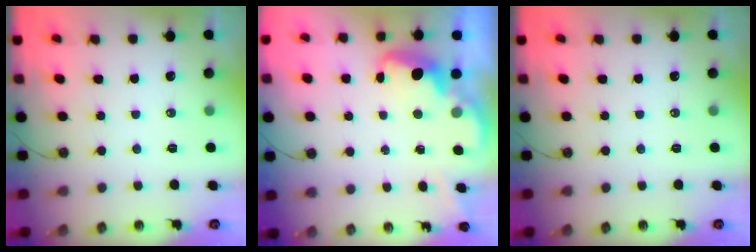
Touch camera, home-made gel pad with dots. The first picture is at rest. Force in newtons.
{"total": 2.8, "press": 2.7, "slide": 0.8}
{"total": 0.0}